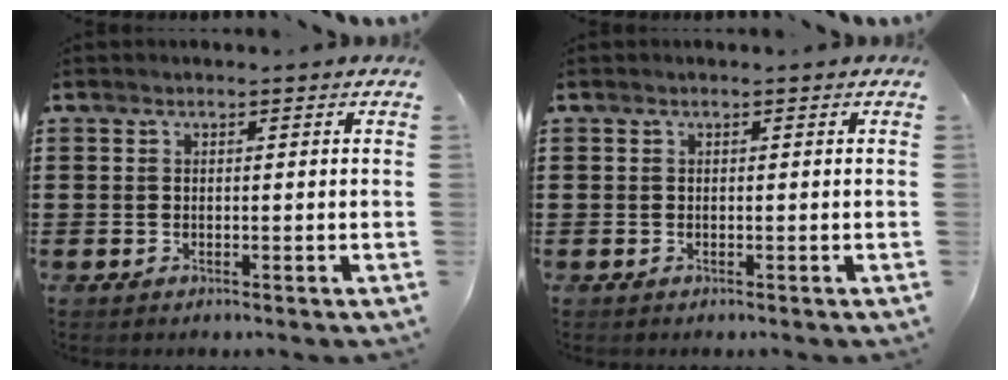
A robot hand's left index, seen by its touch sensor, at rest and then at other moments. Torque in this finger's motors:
{"motor_torque": [0.00, 0.00, 0.00, 0.00]}